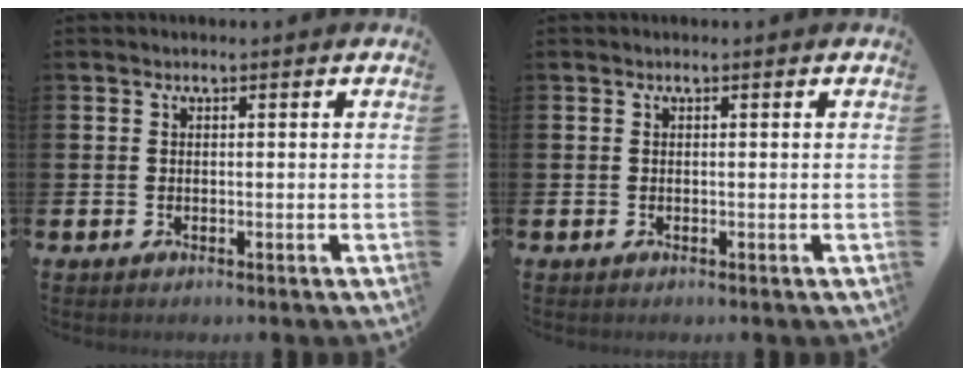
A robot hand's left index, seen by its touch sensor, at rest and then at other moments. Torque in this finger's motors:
{"motor_torque": [0.00, 0.01, -0.01, 0.00]}